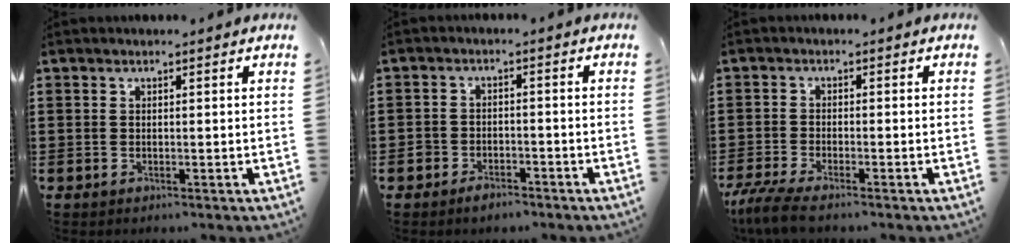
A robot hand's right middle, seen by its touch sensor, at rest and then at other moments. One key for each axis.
{"total": 2.5, "fx": -2.2, "fy": 1.1, "fz": 0.4, "tx": -0.012, "ty": 0.007, "tz": -0.045}
{"total": 3.8, "fx": -3.3, "fy": 0.0, "fz": 2.0, "tx": -0.063, "ty": -0.019, "tz": -0.070}